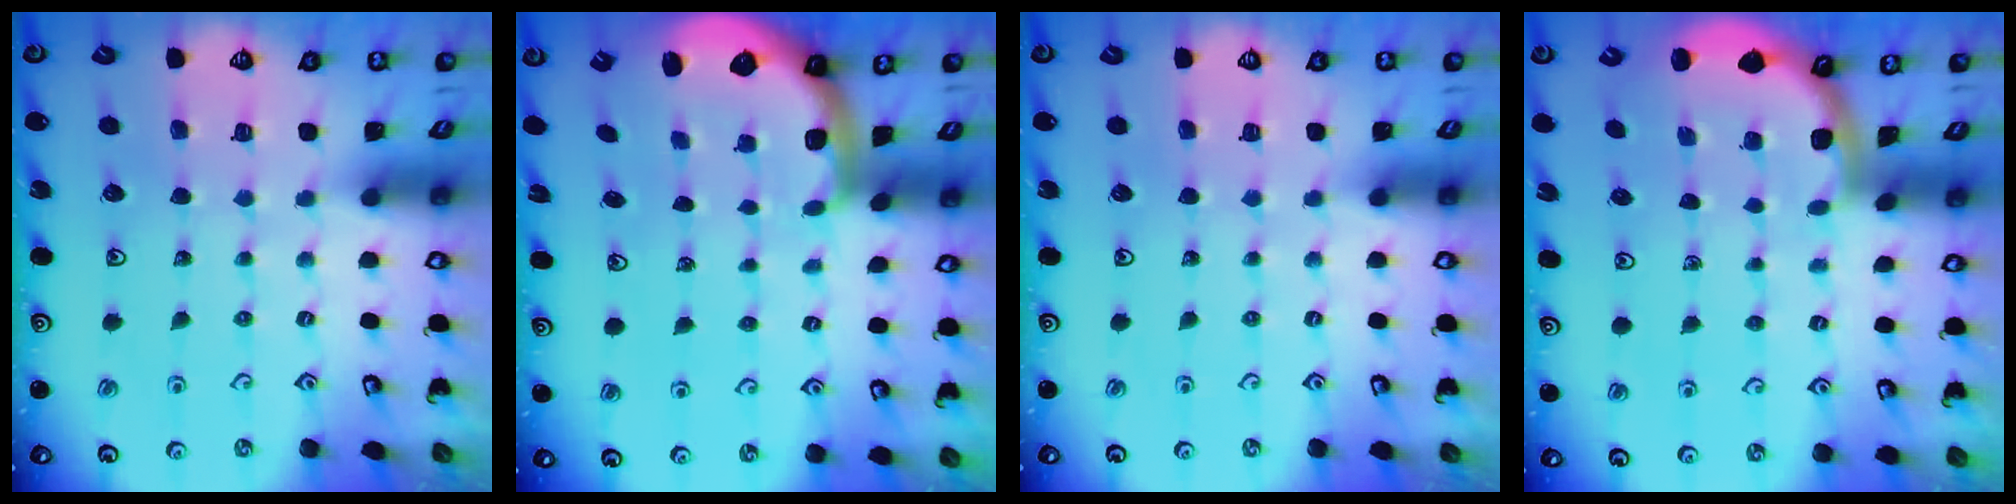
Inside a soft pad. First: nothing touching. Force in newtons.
{"total": 1.7, "press": 1.7, "slide": 0.4}
{"total": 0.0}
{"total": 1.9, "press": 1.9, "slide": 0.0}